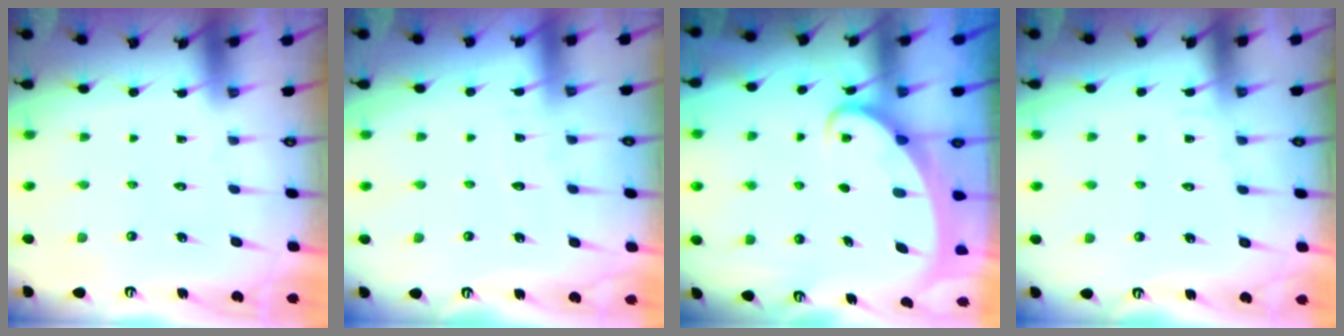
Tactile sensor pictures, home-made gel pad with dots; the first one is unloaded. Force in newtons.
{"total": 2.7, "press": 2.7, "slide": 0.3}
{"total": 2.5, "press": 2.5, "slide": 0.4}
{"total": 4.5, "press": 4.5, "slide": 0.4}